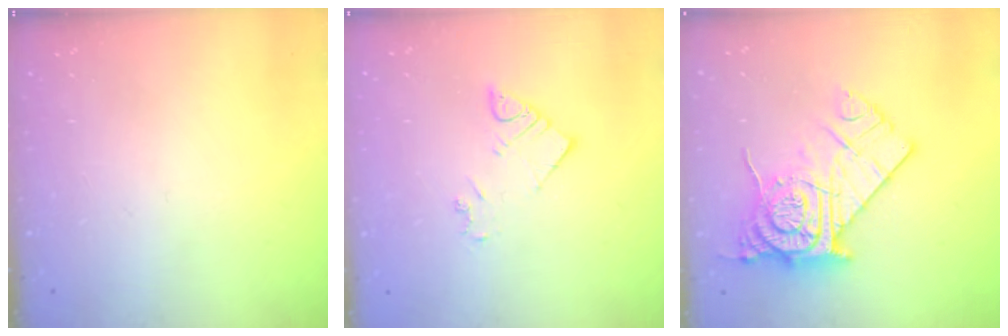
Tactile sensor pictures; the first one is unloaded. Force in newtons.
{"total": 4.4, "press": 4.4, "slide": 0.1}
{"total": 15.6, "press": 15.6, "slide": 0.4}